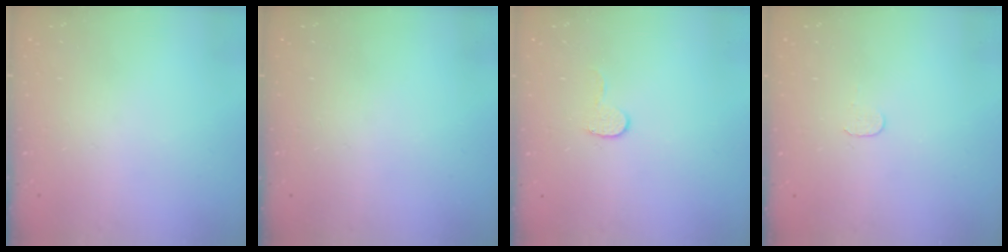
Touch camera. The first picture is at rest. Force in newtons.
{"total": 0.0}
{"total": 5.6, "press": 5.6, "slide": 0.5}
{"total": 3.7, "press": 3.7, "slide": 0.3}